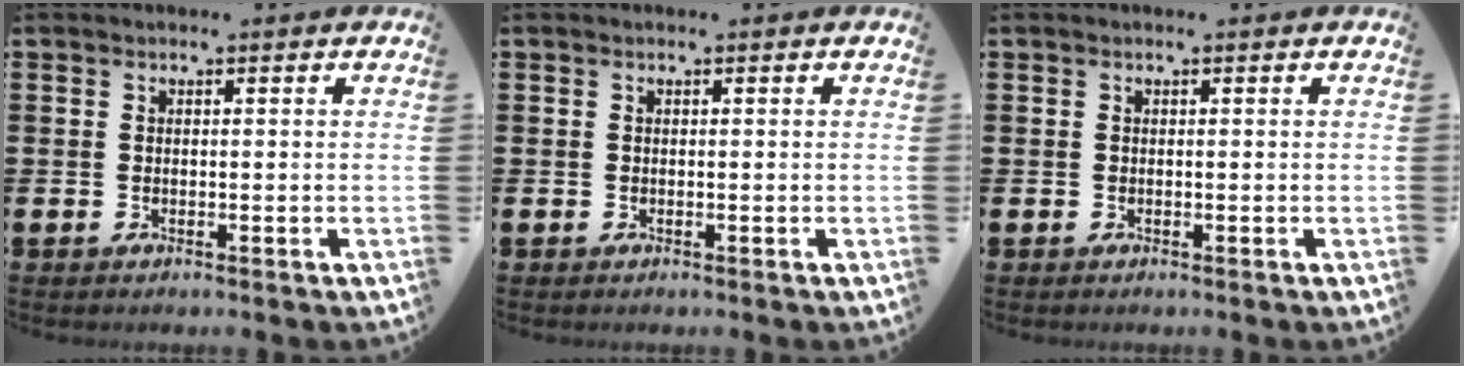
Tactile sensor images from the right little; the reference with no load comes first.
{"total": 0.0}
{"total": 0.0}